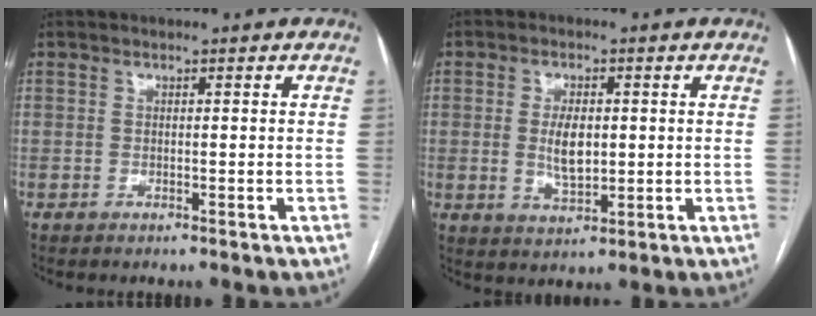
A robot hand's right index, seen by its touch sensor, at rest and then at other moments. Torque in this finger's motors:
{"motor_torque": [0.36, 0.26, -0.09, -0.04]}